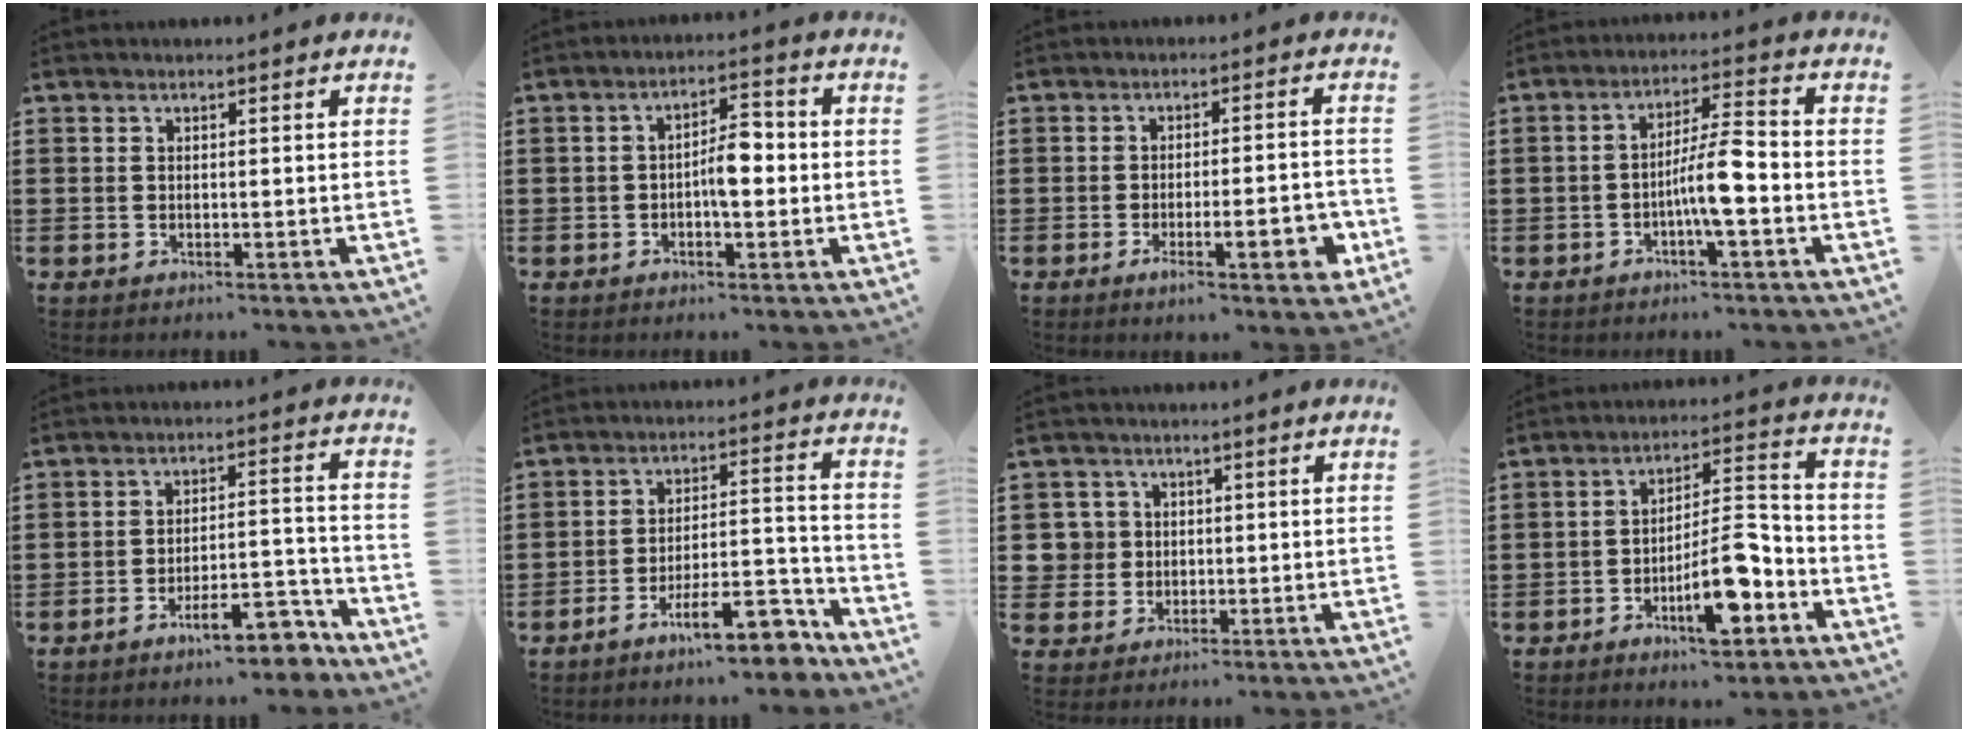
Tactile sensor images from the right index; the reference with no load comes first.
{"total": 5.0, "force": [-0.7, 1.9, 4.6], "torque": [-0.074, 0.006, -0.016]}
{"total": 7.4, "force": [-2.5, 1.7, 6.8], "torque": [-0.090, -0.010, -0.041]}
{"total": 6.9, "force": [-2.1, 1.1, 6.5], "torque": [-0.118, 0.005, -0.042]}
{"total": 9.2, "force": [-7.0, 2.0, 5.7], "torque": [-0.088, 0.015, -0.125]}
{"total": 11.7, "force": [-8.6, 2.5, 7.5], "torque": [-0.106, 0.034, -0.153]}
{"total": 4.0, "force": [0.4, 3.9, 0.7], "torque": [-0.041, 0.011, 0.004]}
{"total": 11.5, "force": [-5.5, 3.7, 9.3], "torque": [-0.161, 0.013, -0.094]}